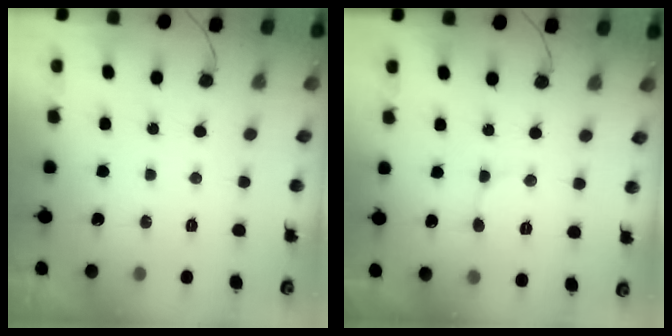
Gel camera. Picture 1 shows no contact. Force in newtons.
{"total": 2.5, "press": 2.5, "slide": 0.3}